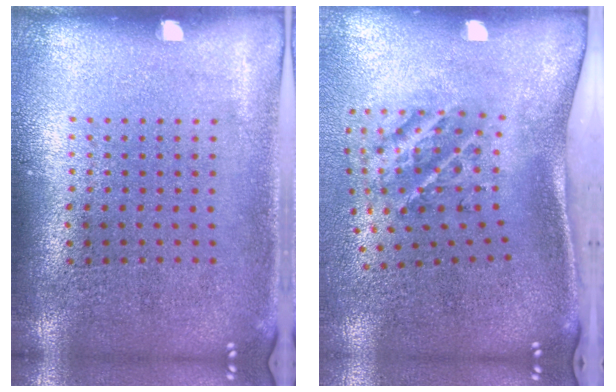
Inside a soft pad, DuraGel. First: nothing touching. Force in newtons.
{"total": 2.3, "press": 1.3, "slide": 1.9}